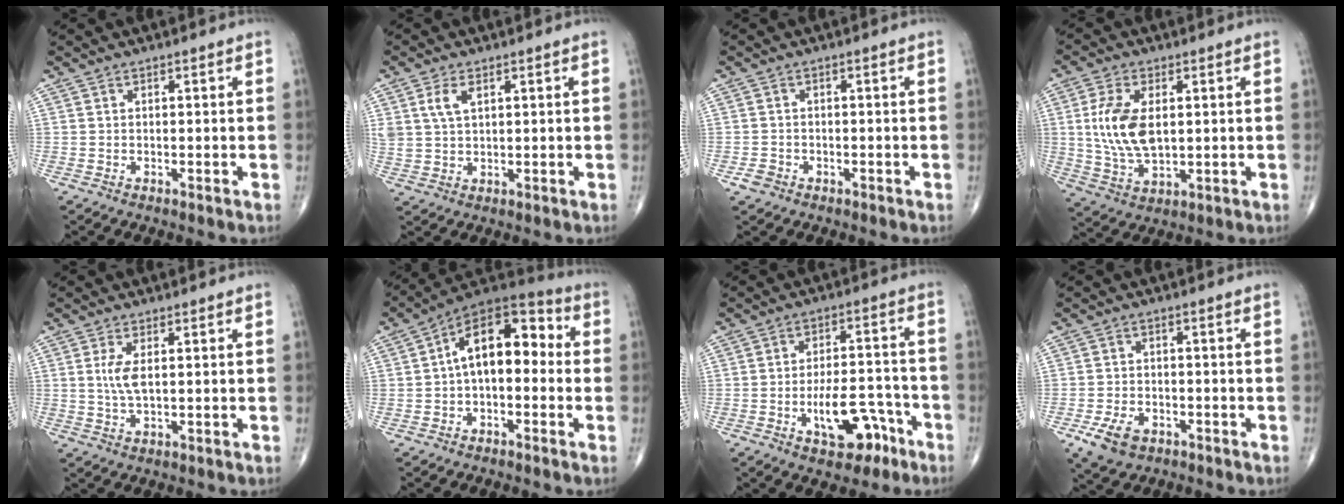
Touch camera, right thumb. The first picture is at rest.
{"total": 4.8, "force": [2.0, 2.7, 3.4], "torque": [-0.069, -0.004, 0.045]}
{"total": 3.2, "force": [-1.6, 2.5, 1.3], "torque": [-0.019, 0.007, -0.023]}
{"total": 11.3, "force": [1.4, 6.2, 9.4], "torque": [-0.187, -0.010, 0.033]}
{"total": 4.1, "force": [0.7, 1.5, 3.7], "torque": [-0.085, -0.004, 0.018]}
{"total": 14.1, "force": [0.4, 8.0, 11.6], "torque": [-0.145, 0.050, -0.011]}
{"total": 10.9, "force": [-5.3, 5.4, 7.9], "torque": [-0.100, 0.046, -0.074]}
{"total": 6.3, "force": [-3.3, 3.9, 3.6], "torque": [-0.066, 0.010, -0.054]}